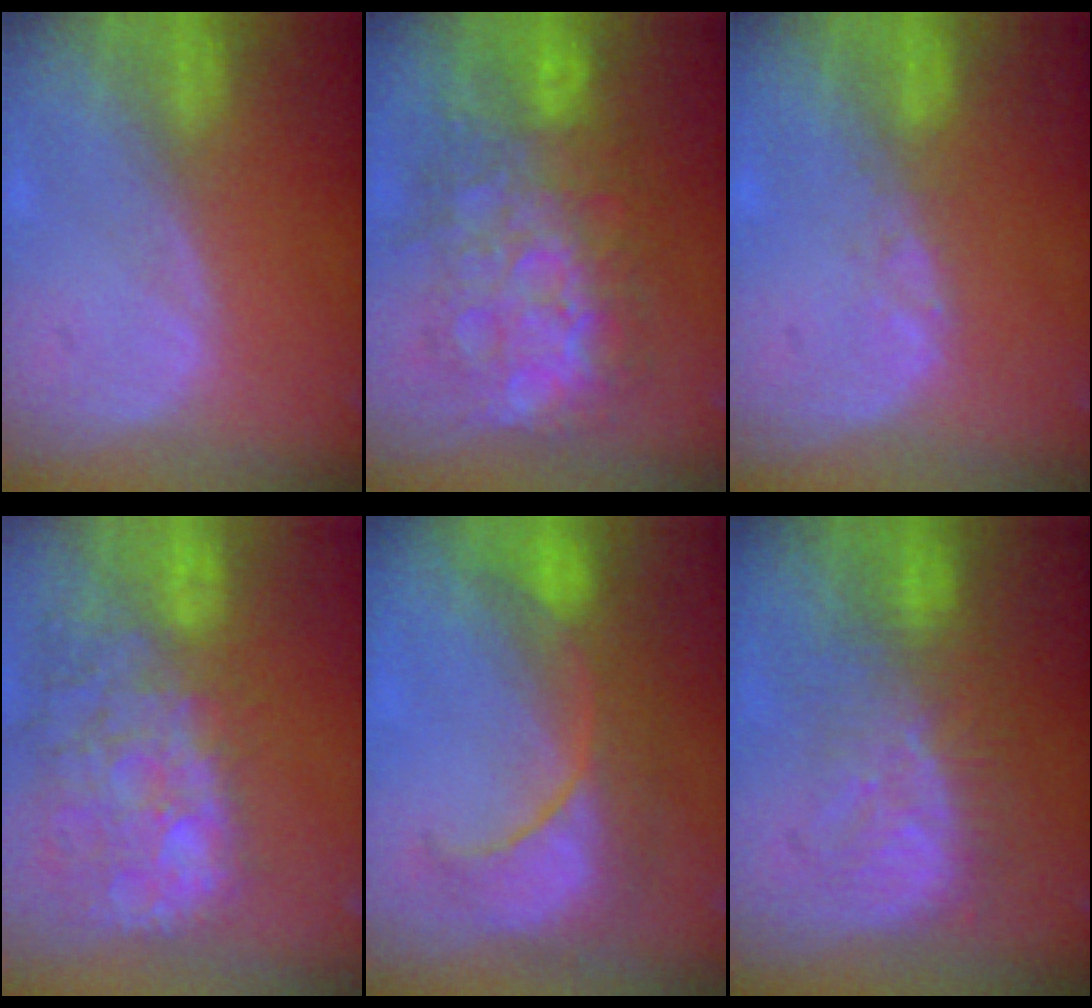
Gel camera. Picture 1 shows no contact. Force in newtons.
{"total": 12.1, "press": 12.0, "slide": 1.2}
{"total": 1.0, "press": 1.0, "slide": 0.2}
{"total": 14.4, "press": 11.7, "slide": 8.4}
{"total": 9.3, "press": 8.9, "slide": 2.9}
{"total": 8.1, "press": 7.9, "slide": 1.6}